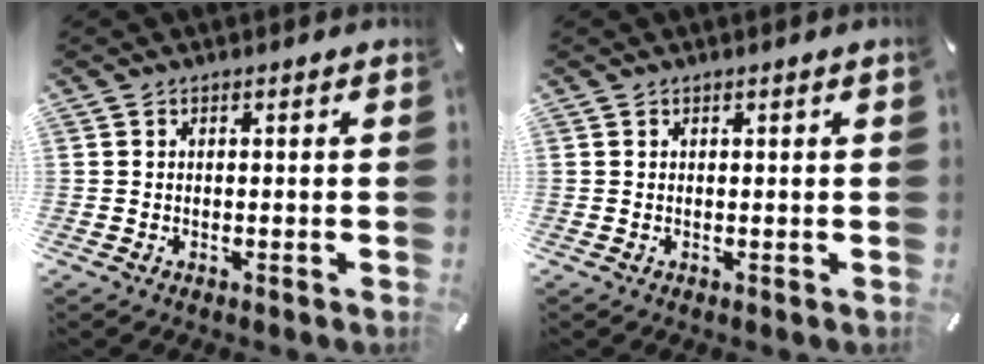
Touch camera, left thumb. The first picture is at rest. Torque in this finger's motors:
{"motor_torque": [0.77, 0.67, 0.23, -0.21, 0.11]}